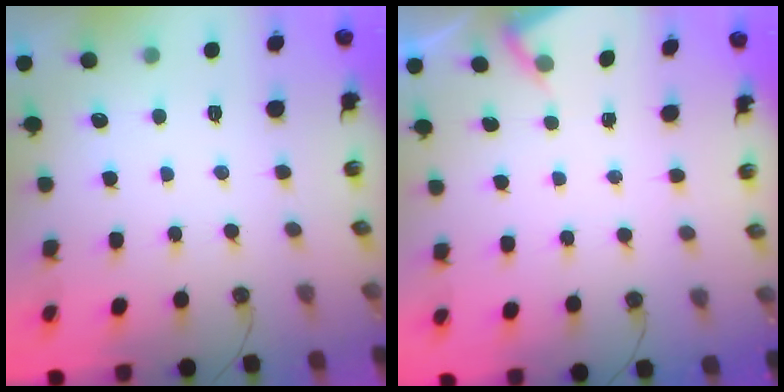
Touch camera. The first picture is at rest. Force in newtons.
{"total": 2.2, "press": 2.1, "slide": 0.3}